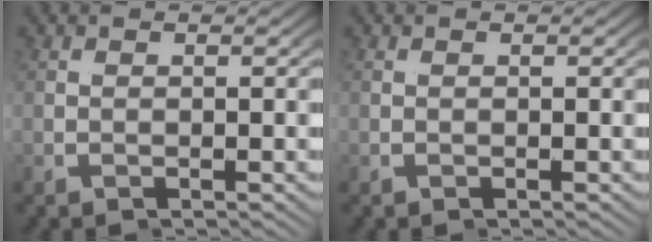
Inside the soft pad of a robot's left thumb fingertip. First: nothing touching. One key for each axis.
{"total": 0.0}